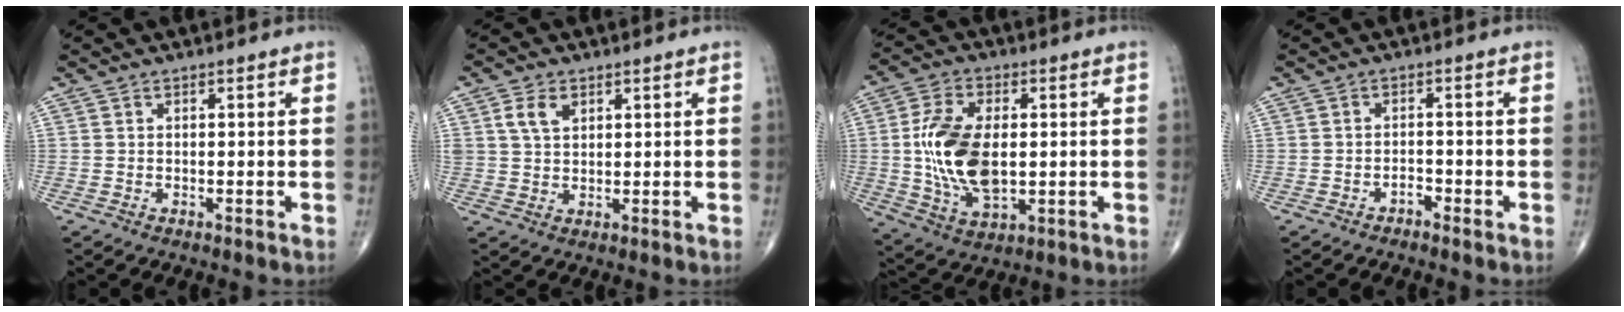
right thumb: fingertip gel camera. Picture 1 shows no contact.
{"total": 4.6, "force": [2.0, 2.9, 2.9], "torque": [-0.046, -0.005, 0.041]}
{"total": 14.9, "force": [0.2, 8.2, 12.4], "torque": [-0.238, -0.004, 0.010]}
{"total": 1.5, "force": [-1.3, 0.7, 0.5], "torque": [-0.006, 0.007, -0.023]}